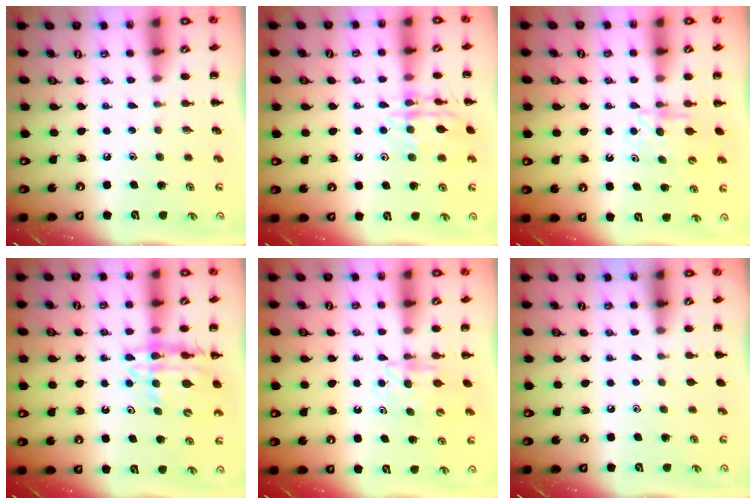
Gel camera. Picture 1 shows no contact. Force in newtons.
{"total": 13.4, "press": 13.4, "slide": 0.8}
{"total": 6.1, "press": 6.1, "slide": 0.7}
{"total": 12.2, "press": 11.7, "slide": 3.5}
{"total": 6.1, "press": 6.1, "slide": 0.7}
{"total": 1.1, "press": 1.1, "slide": 0.2}